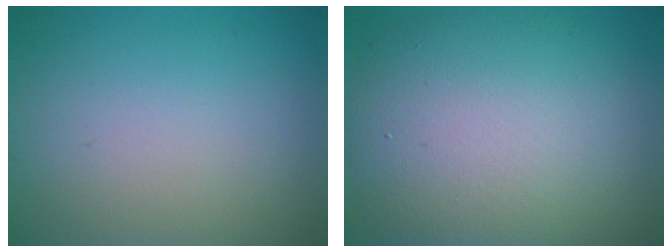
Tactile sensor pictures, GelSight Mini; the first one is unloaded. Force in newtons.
{"total": 11.5, "press": 11.4, "slide": 0.8}